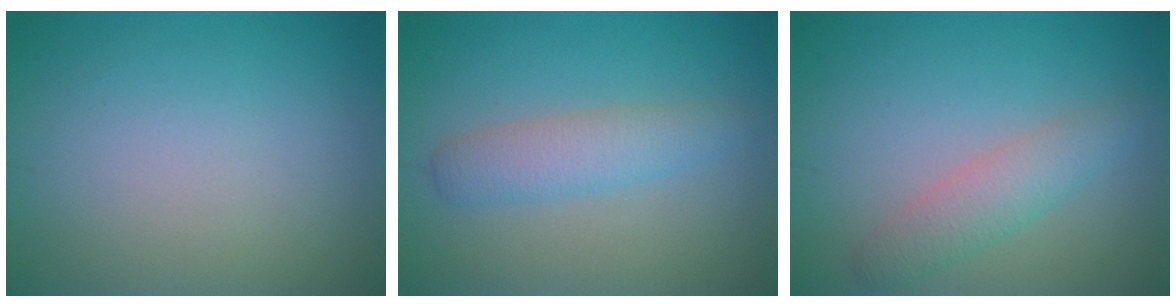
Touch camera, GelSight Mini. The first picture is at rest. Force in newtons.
{"total": 3.0, "press": 3.0, "slide": 0.1}
{"total": 2.7, "press": 2.7, "slide": 0.1}